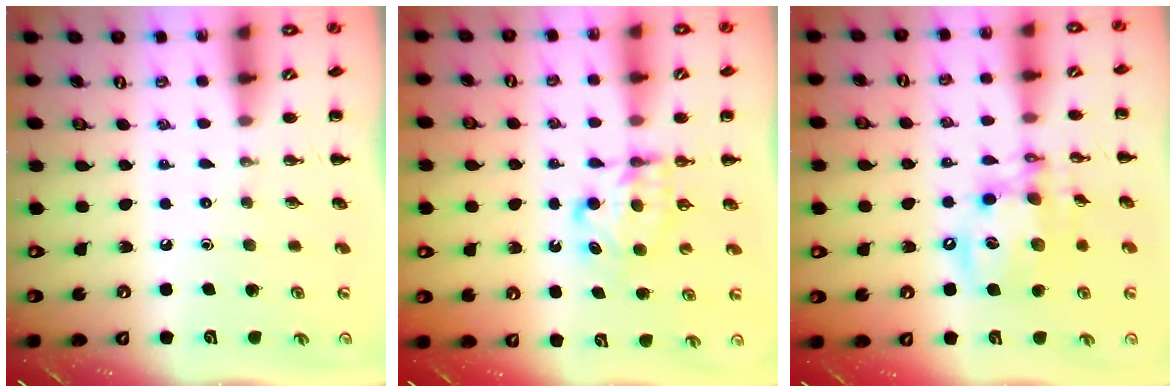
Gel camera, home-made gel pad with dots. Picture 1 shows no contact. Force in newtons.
{"total": 6.5, "press": 6.4, "slide": 0.7}
{"total": 13.8, "press": 13.4, "slide": 3.1}